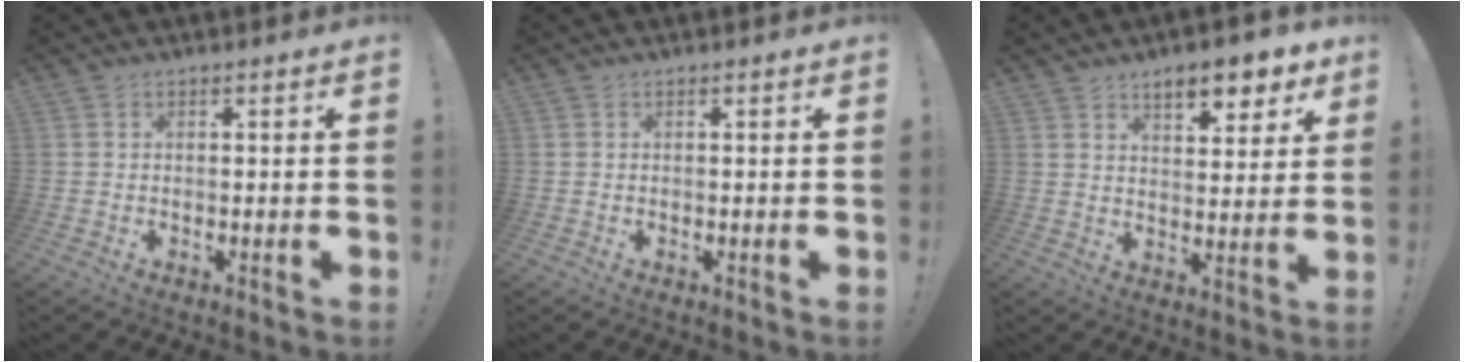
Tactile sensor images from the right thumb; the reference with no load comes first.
{"total": 0.0}
{"total": 8.9, "force": [6.3, 3.3, 5.4], "torque": [-0.064, -0.038, 0.108]}